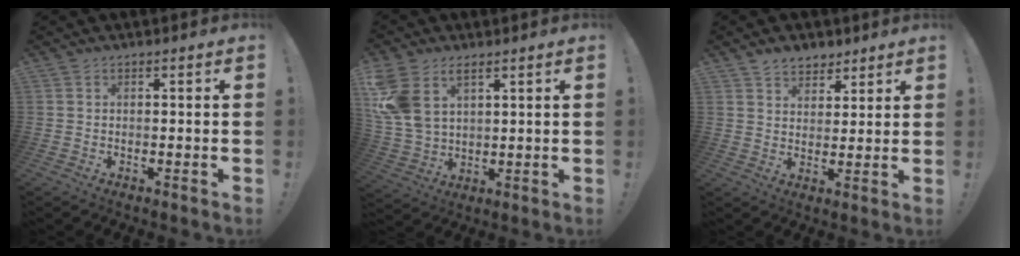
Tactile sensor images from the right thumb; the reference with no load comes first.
{"total": 10.7, "force": [5.2, 6.9, 6.2], "torque": [-0.129, -0.024, 0.103]}
{"total": 5.9, "force": [4.5, 3.8, 0.8], "torque": [-0.009, -0.030, 0.085]}